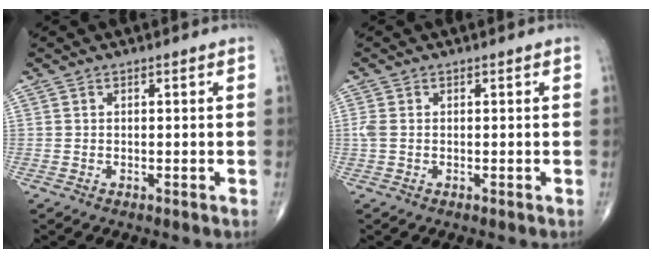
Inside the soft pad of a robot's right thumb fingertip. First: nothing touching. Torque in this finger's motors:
{"motor_torque": [-0.12, 0.06, 0.56, 0.09, -0.01]}